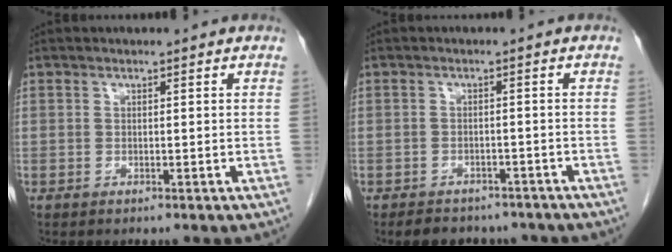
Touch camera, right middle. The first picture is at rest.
{"total": 7.9, "force": [-6.7, 3.6, 2.2], "torque": [-0.028, 0.004, -0.080]}